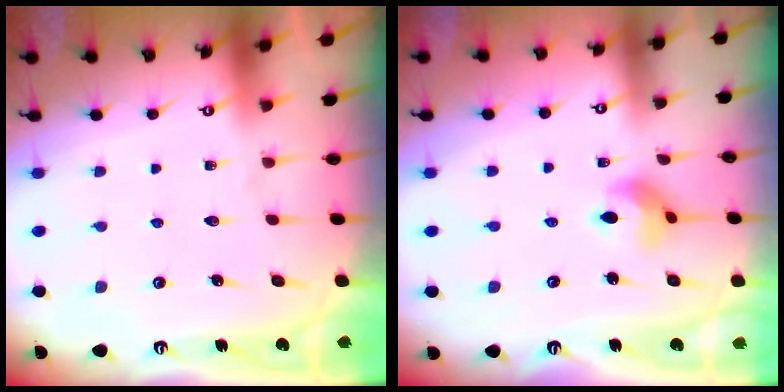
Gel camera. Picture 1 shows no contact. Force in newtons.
{"total": 5.9, "press": 5.9, "slide": 0.7}